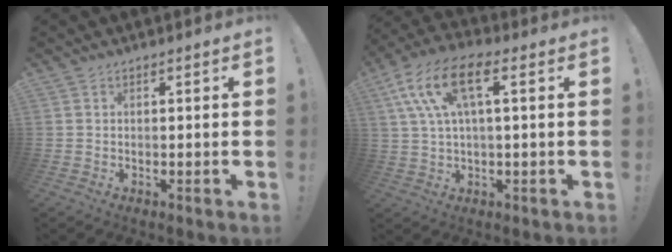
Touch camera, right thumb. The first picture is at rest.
{"total": 13.5, "force": [4.0, 6.1, 11.4], "torque": [-0.230, 0.006, 0.072]}